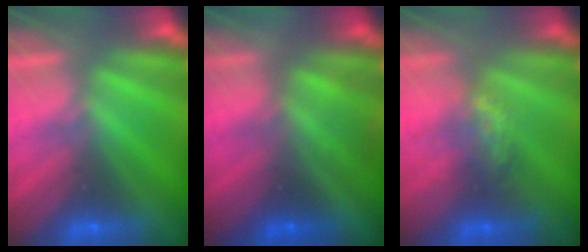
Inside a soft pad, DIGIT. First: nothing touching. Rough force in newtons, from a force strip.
{"total": 1.4}
{"total": 4.6}